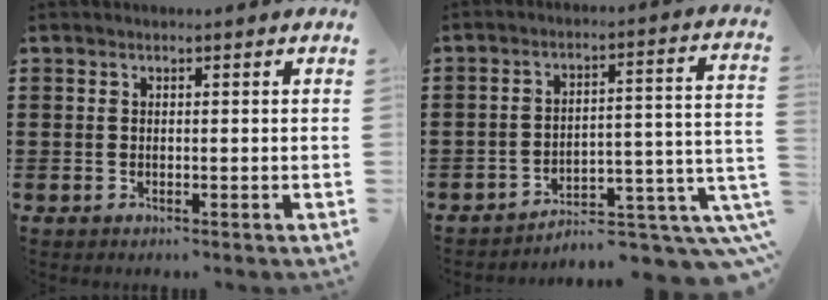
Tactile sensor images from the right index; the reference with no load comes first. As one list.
[{"total": 5.5, "force": [-4.6, 1.2, 2.8], "torque": [-0.044, -0.005, -0.089]}]